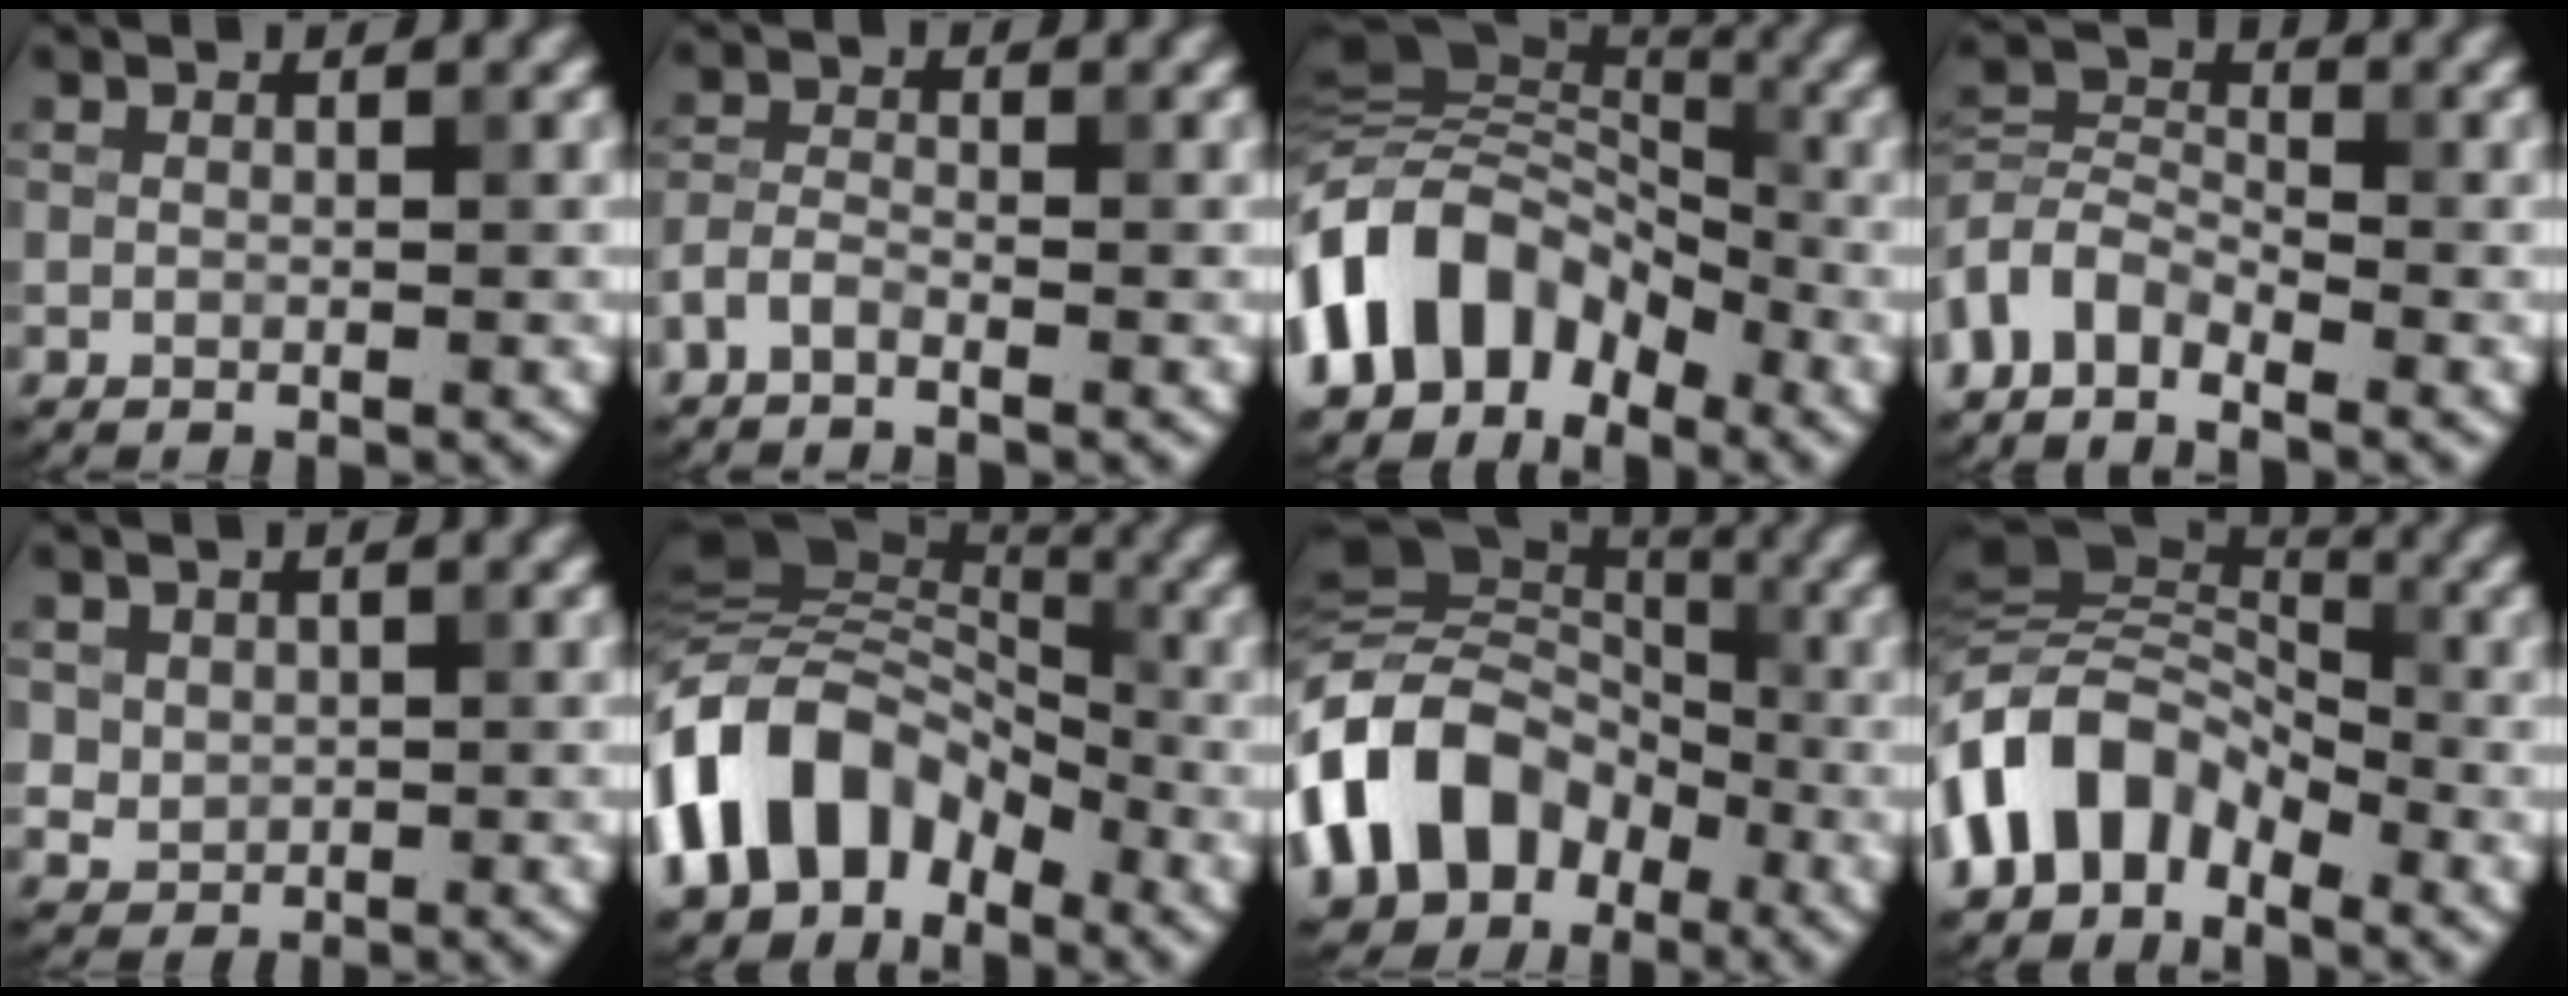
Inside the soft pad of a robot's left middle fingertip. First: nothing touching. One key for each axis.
{"total": 1.8, "fx": -1.4, "fy": 0.5, "fz": 1.0, "tx": -0.025, "ty": 0.004, "tz": -0.037}
{"total": 9.5, "fx": -4.7, "fy": 6.3, "fz": 5.3, "tx": -0.082, "ty": 0.022, "tz": -0.110}
{"total": 4.0, "fx": -2.5, "fy": 2.3, "fz": 2.1, "tx": -0.041, "ty": 0.005, "tz": -0.063}
{"total": 1.7, "fx": 0.5, "fy": 1.5, "fz": 0.5, "tx": -0.010, "ty": -0.008, "tz": 0.024}
{"total": 10.2, "fx": -4.6, "fy": 6.9, "fz": 6.0, "tx": -0.099, "ty": 0.022, "tz": -0.107}
{"total": 11.0, "fx": -4.3, "fy": 8.3, "fz": 5.9, "tx": -0.117, "ty": 0.003, "tz": -0.092}
{"total": 7.8, "fx": -4.1, "fy": 4.5, "fz": 4.9, "tx": -0.081, "ty": 0.015, "tz": -0.093}